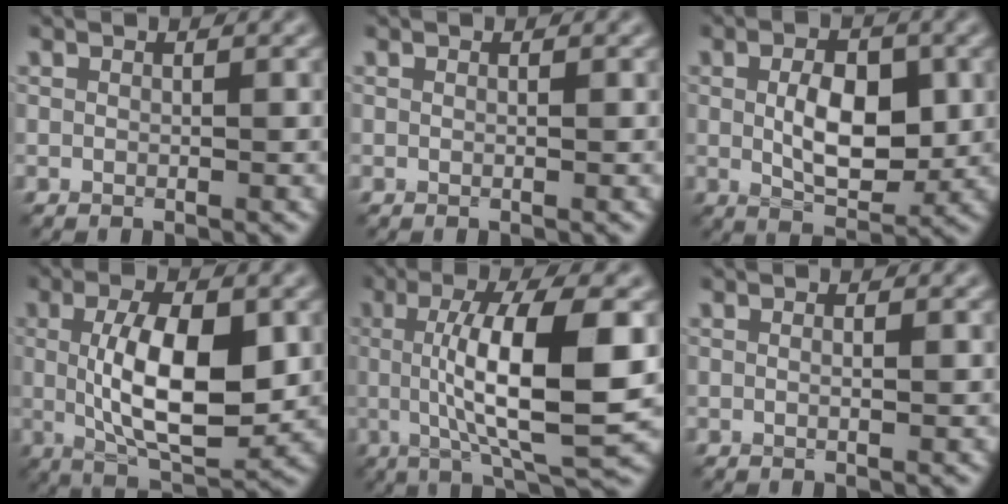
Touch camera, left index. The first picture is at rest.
{"total": 0.0}
{"total": 5.5, "force": [0.4, 2.9, 4.6], "torque": [-0.079, 0.002, 0.010]}
{"total": 8.9, "force": [0.4, 3.4, 8.2], "torque": [-0.145, -0.001, 0.013]}
{"total": 10.2, "force": [0.4, 2.5, 9.9], "torque": [-0.157, 0.001, 0.012]}
{"total": 0.6, "force": [0.2, -0.1, 0.6], "torque": [-0.009, -0.002, 0.003]}